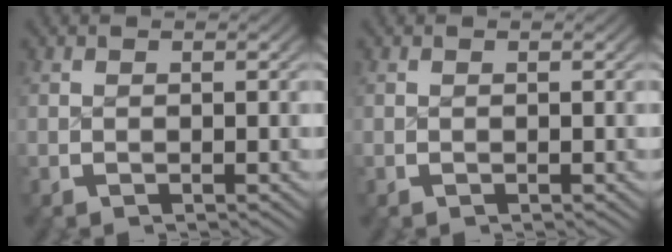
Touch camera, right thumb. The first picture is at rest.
{"total": 0.0}